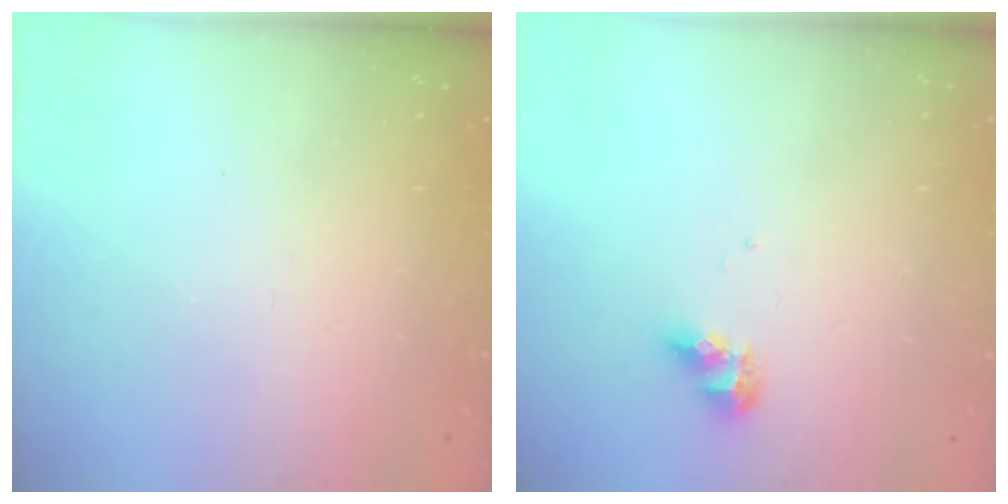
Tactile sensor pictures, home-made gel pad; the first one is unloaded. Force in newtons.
{"total": 7.7, "press": 7.7, "slide": 0.6}